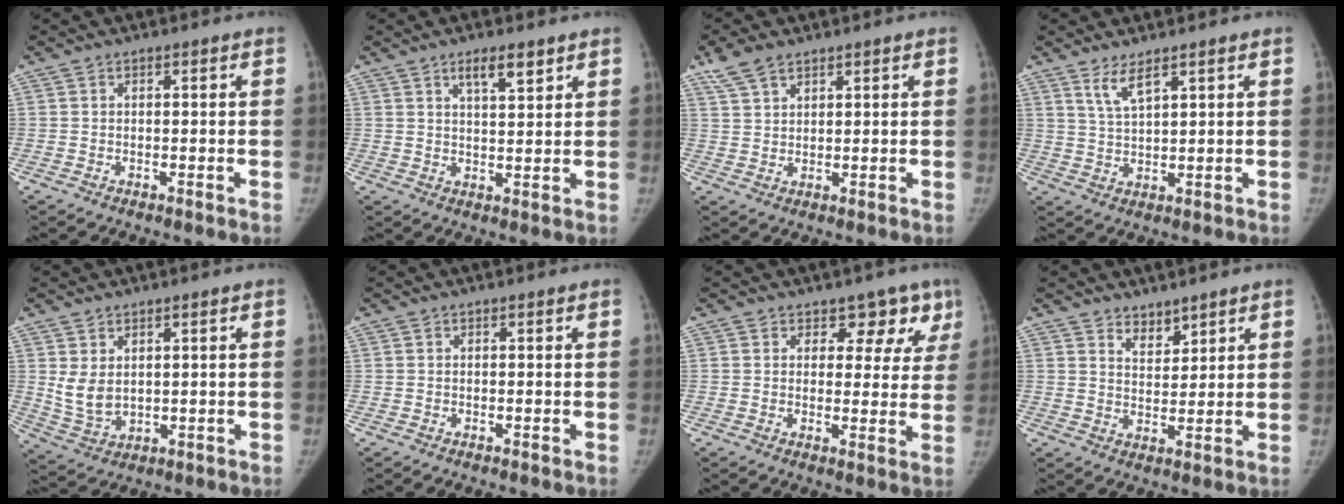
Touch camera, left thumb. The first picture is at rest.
{"total": 5.0, "force": [3.2, 1.4, 3.6], "torque": [-0.050, -0.022, 0.054]}
{"total": 5.4, "force": [3.8, 2.7, 2.7], "torque": [-0.045, -0.003, 0.082]}
{"total": 4.3, "force": [2.8, 0.9, 3.0], "torque": [-0.058, -0.022, 0.062]}
{"total": 5.8, "force": [1.5, 3.8, 4.1], "torque": [-0.070, -0.012, 0.045]}
{"total": 0.0}
{"total": 6.8, "force": [4.8, 4.4, 1.9], "torque": [0.019, -0.027, 0.047]}
{"total": 4.0, "force": [3.4, 1.8, 1.1], "torque": [0.002, -0.030, 0.063]}